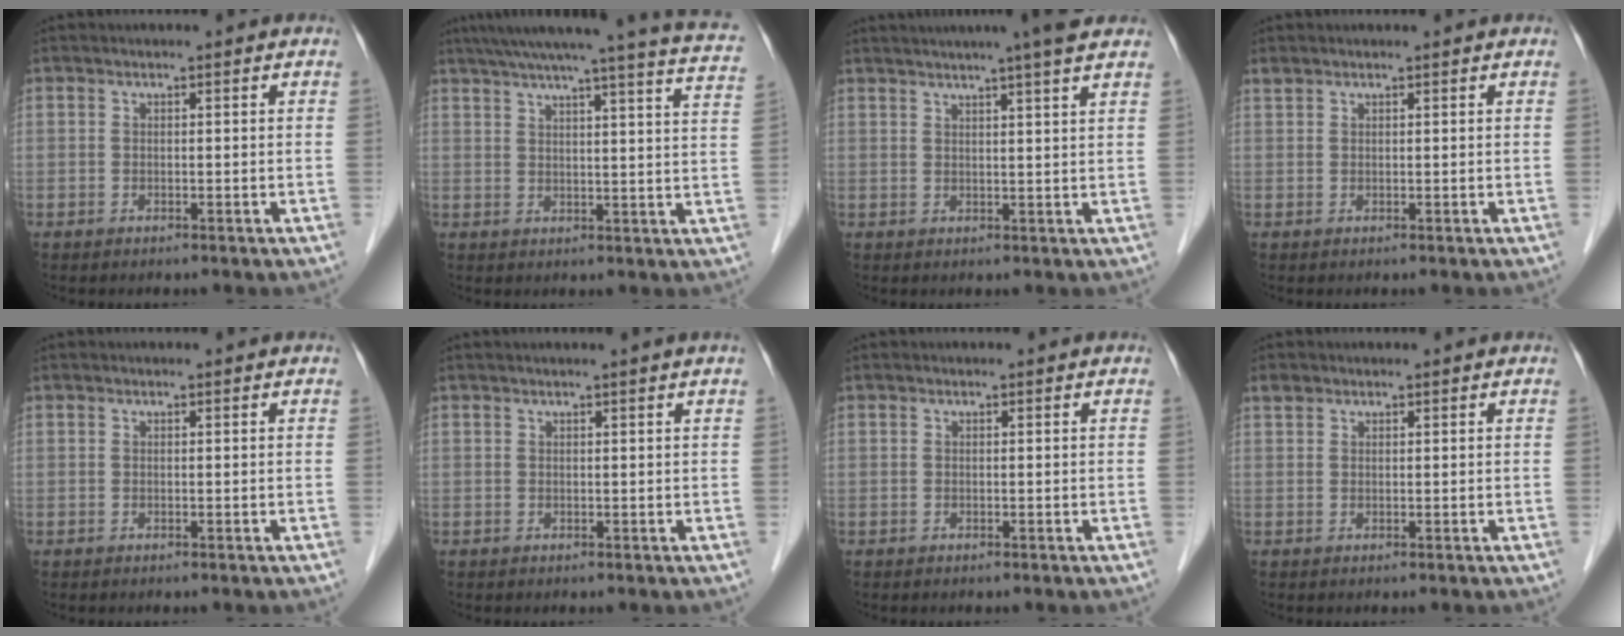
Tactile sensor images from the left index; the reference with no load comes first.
{"total": 24.8, "force": [21.2, 0.5, 12.8], "torque": [-0.193, -0.013, 0.255]}
{"total": 9.2, "force": [7.6, -0.7, 5.1], "torque": [-0.077, 0.019, 0.088]}
{"total": 0.8, "force": [0.8, 0.2, 0.1], "torque": [-0.011, 0.009, 0.025]}
{"total": 0.0}
{"total": 1.3, "force": [0.9, -0.5, 0.7], "torque": [-0.014, -0.001, 0.024]}
{"total": 0.0}
{"total": 1.2, "force": [0.9, 0.8, 0.2], "torque": [-0.006, 0.012, 0.023]}